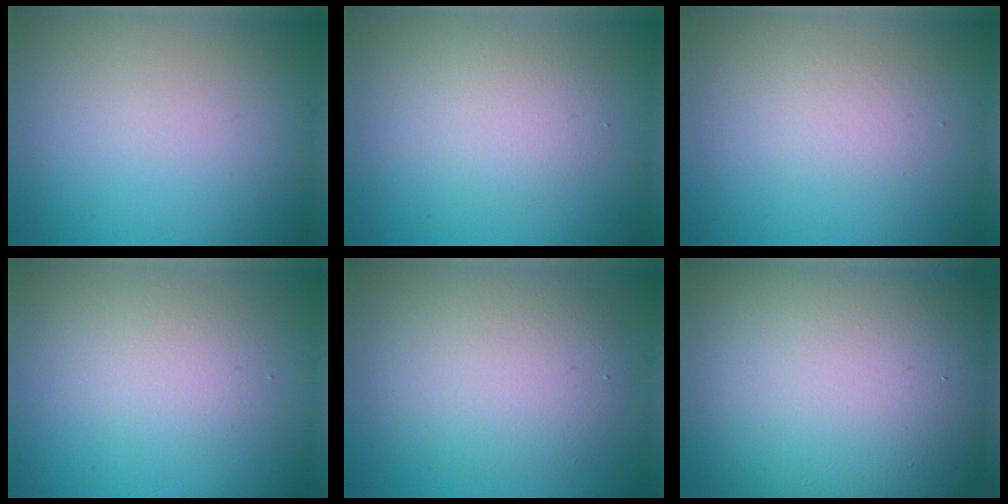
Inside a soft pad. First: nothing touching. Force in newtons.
{"total": 2.7, "press": 2.7, "slide": 0.2}
{"total": 1.4, "press": 1.4, "slide": 0.0}
{"total": 2.3, "press": 2.3, "slide": 0.1}
{"total": 5.5, "press": 5.5, "slide": 0.4}
{"total": 19.0, "press": 18.9, "slide": 1.1}